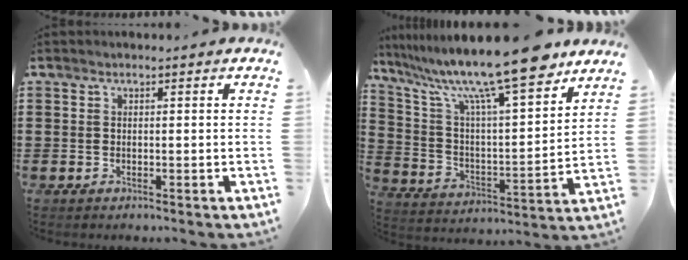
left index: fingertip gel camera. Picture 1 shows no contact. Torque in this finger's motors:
{"motor_torque": [1.51, 0.63, 1.05, 0.21]}